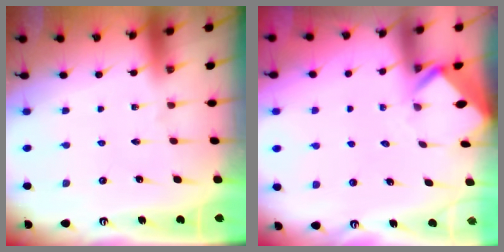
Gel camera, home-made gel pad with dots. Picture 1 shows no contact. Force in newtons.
{"total": 2.7, "press": 2.7, "slide": 0.1}